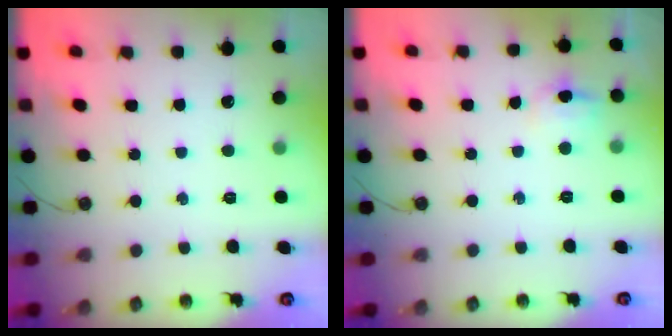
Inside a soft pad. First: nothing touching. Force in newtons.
{"total": 9.1, "press": 5.0, "slide": 7.6}